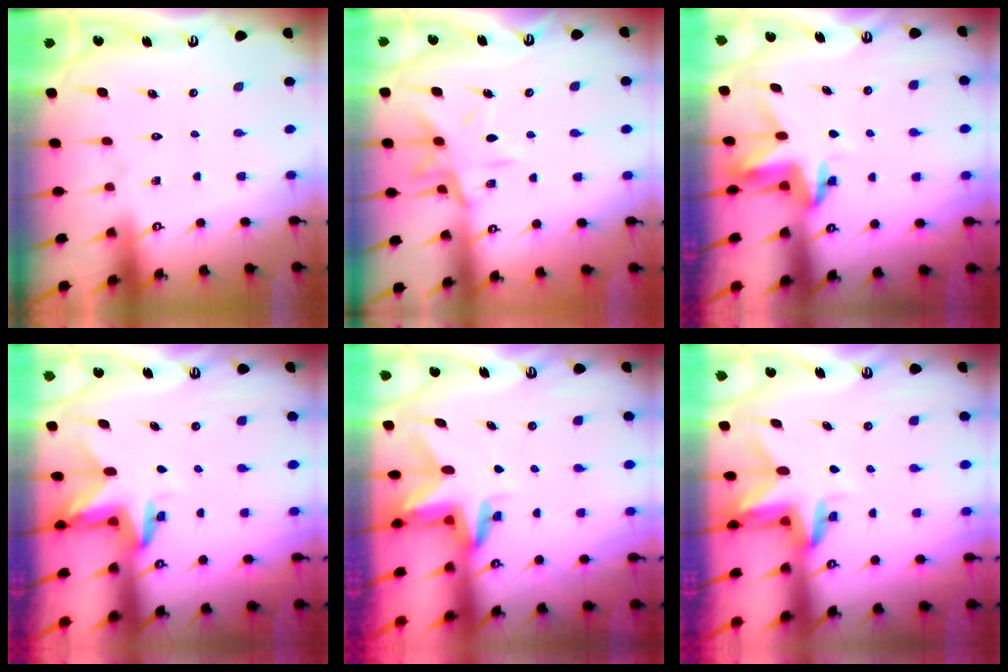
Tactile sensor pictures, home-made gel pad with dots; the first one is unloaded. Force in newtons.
{"total": 11.0, "press": 11.0, "slide": 0.8}
{"total": 3.8, "press": 3.8, "slide": 0.3}
{"total": 3.2, "press": 3.2, "slide": 0.1}
{"total": 2.9, "press": 2.9, "slide": 0.2}
{"total": 3.0, "press": 3.0, "slide": 0.2}